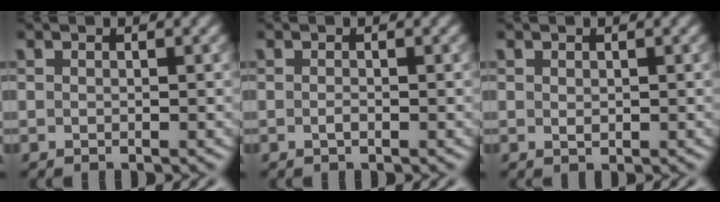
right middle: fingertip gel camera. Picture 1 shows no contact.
{"total": 0.6, "force": [-0.2, 0.2, 0.5], "torque": [-0.011, 0.000, -0.005]}
{"total": 0.6, "force": [0.1, 0.4, 0.4], "torque": [-0.007, -0.001, 0.004]}